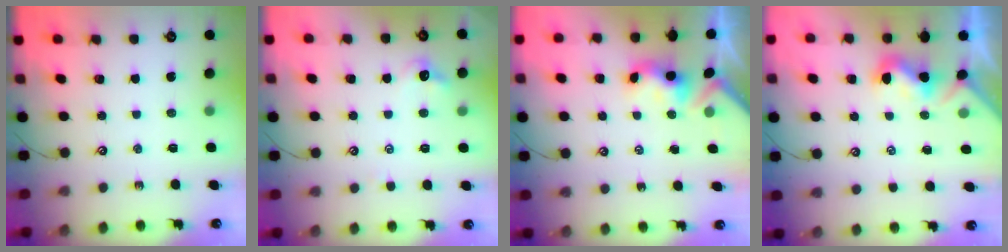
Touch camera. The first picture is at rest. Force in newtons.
{"total": 2.7, "press": 2.6, "slide": 0.7}
{"total": 3.0, "press": 2.9, "slide": 0.6}
{"total": 0.9, "press": 0.9, "slide": 0.4}